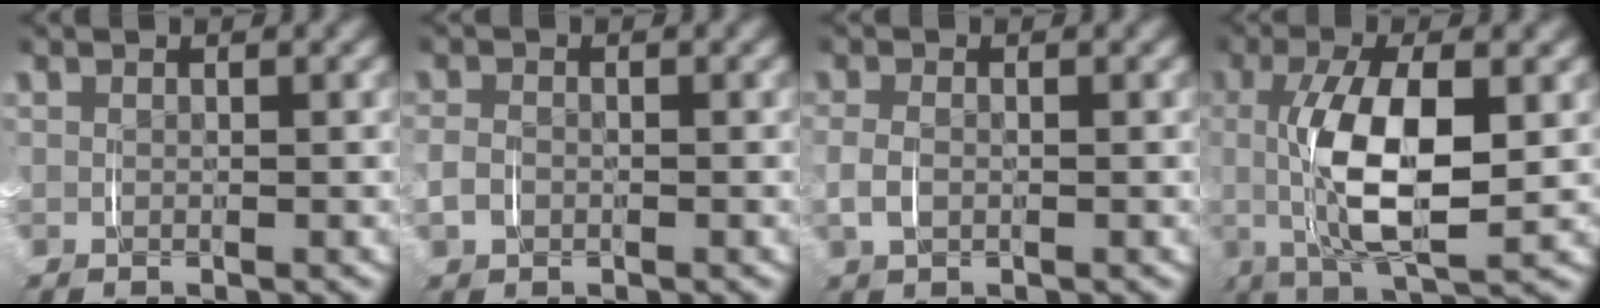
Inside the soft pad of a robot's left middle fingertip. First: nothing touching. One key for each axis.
{"total": 1.0, "fx": -0.7, "fy": 0.5, "fz": 0.4, "tx": -0.011, "ty": 0.000, "tz": -0.013}
{"total": 1.1, "fx": -0.5, "fy": 0.3, "fz": 0.9, "tx": -0.022, "ty": -0.001, "tz": -0.005}
{"total": 7.4, "fx": 0.0, "fy": 1.9, "fz": 7.1, "tx": -0.133, "ty": -0.003, "tz": 0.002}